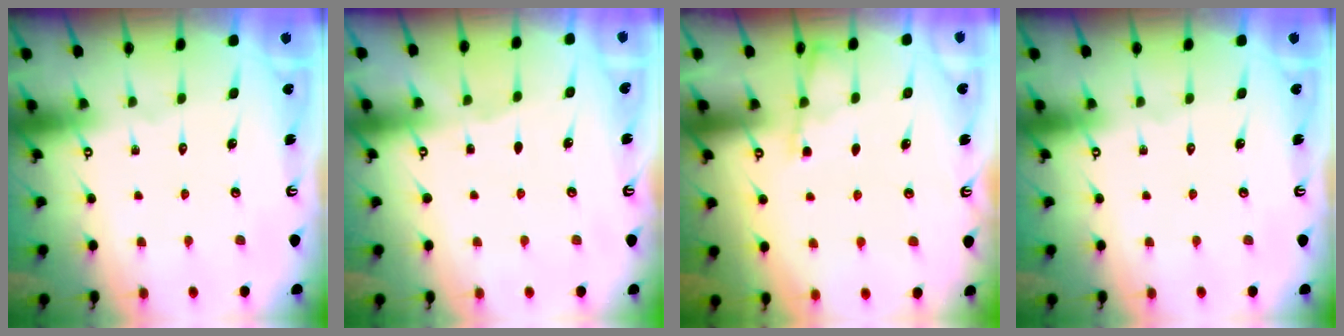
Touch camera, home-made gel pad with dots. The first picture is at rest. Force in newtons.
{"total": 1.6, "press": 1.5, "slide": 0.3}
{"total": 3.3, "press": 3.2, "slide": 0.4}
{"total": 0.0}